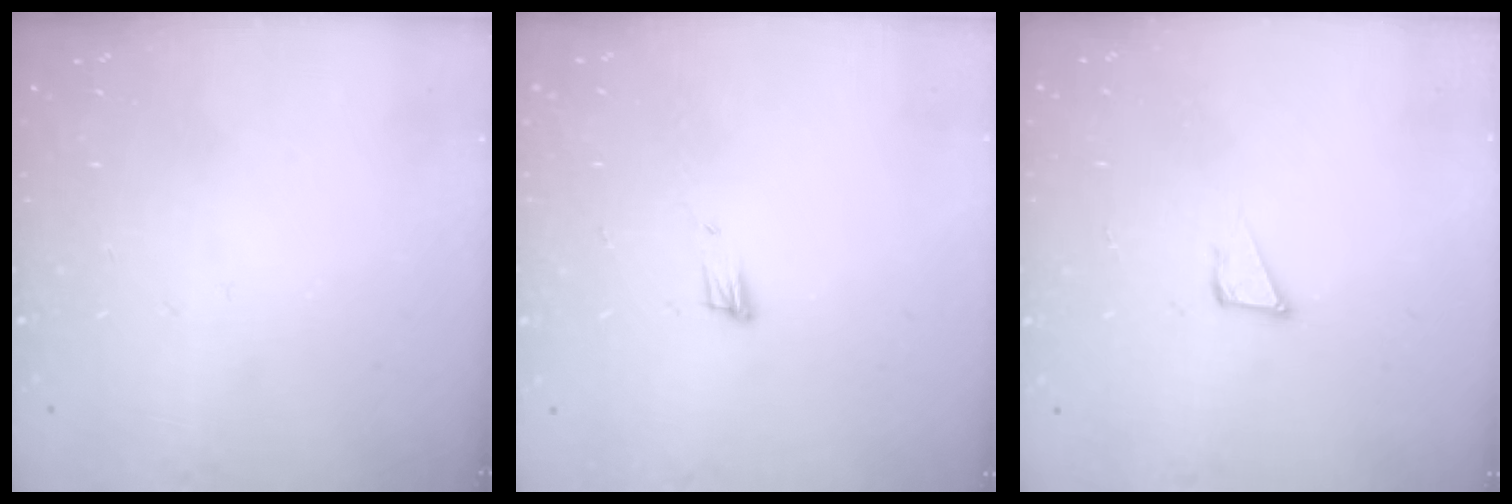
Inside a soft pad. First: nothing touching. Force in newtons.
{"total": 5.1, "press": 4.9, "slide": 1.1}
{"total": 4.3, "press": 4.3, "slide": 0.3}